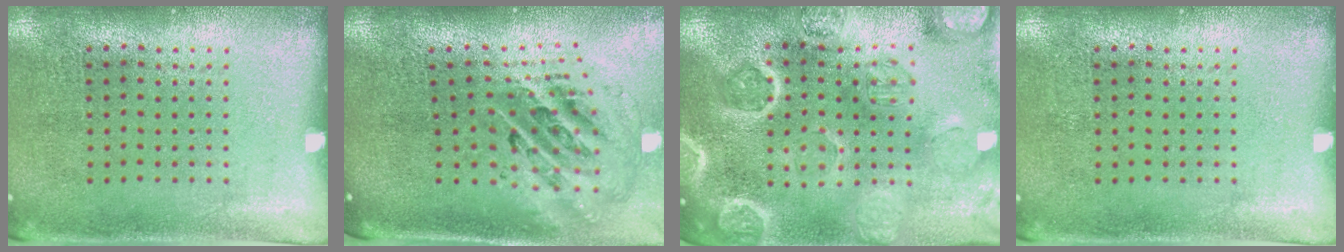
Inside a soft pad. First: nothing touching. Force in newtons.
{"total": 2.2, "press": 1.6, "slide": 1.5}
{"total": 4.6, "press": 4.1, "slide": 2.0}
{"total": 0.0}